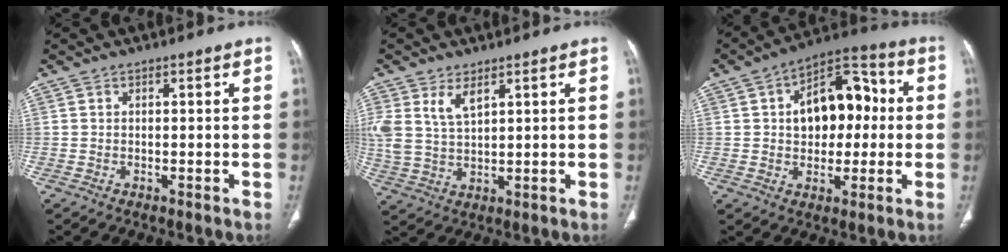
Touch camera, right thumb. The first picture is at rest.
{"total": 7.2, "force": [3.7, 3.4, 5.1], "torque": [-0.109, -0.011, 0.084]}
{"total": 15.1, "force": [1.5, 9.8, 11.3], "torque": [-0.118, 0.034, 0.017]}